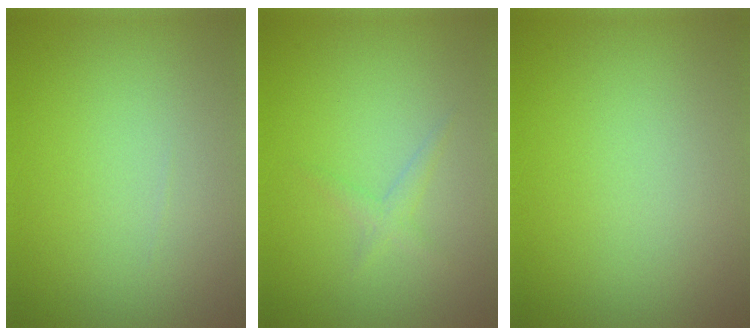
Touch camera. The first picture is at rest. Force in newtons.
{"total": 1.1, "press": 1.1, "slide": 0.0}
{"total": 0.0}